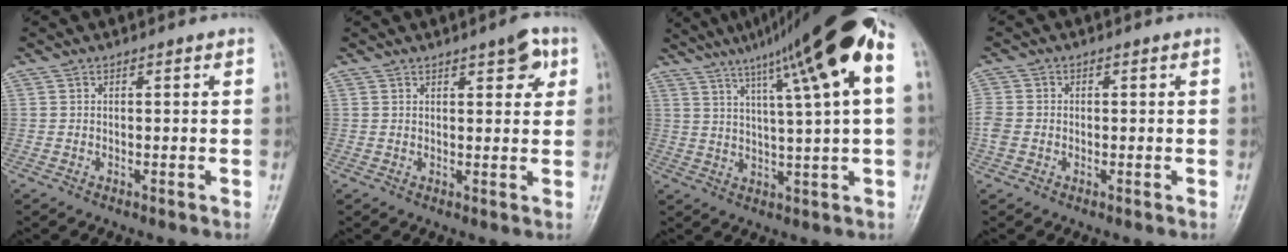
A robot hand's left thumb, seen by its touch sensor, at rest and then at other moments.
{"total": 5.2, "force": [2.5, 2.1, 4.0], "torque": [-0.031, -0.006, 0.028]}
{"total": 19.5, "force": [8.6, 1.5, 17.5], "torque": [-0.272, 0.015, 0.132]}
{"total": 4.1, "force": [-0.7, 3.5, 2.1], "torque": [-0.052, 0.006, -0.017]}